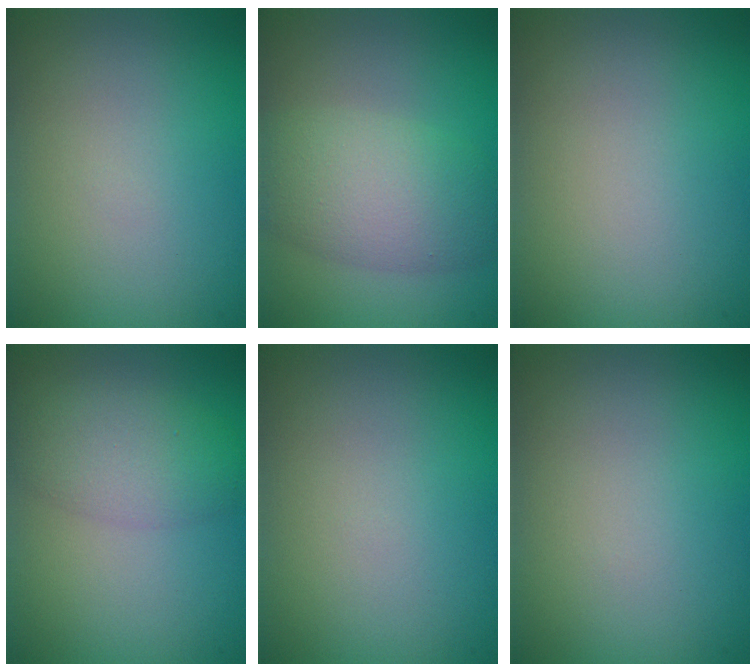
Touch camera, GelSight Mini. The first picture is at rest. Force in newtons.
{"total": 6.1, "press": 6.1, "slide": 0.3}
{"total": 0.0}
{"total": 3.9, "press": 3.9, "slide": 0.1}
{"total": 0.0}
{"total": 0.0}